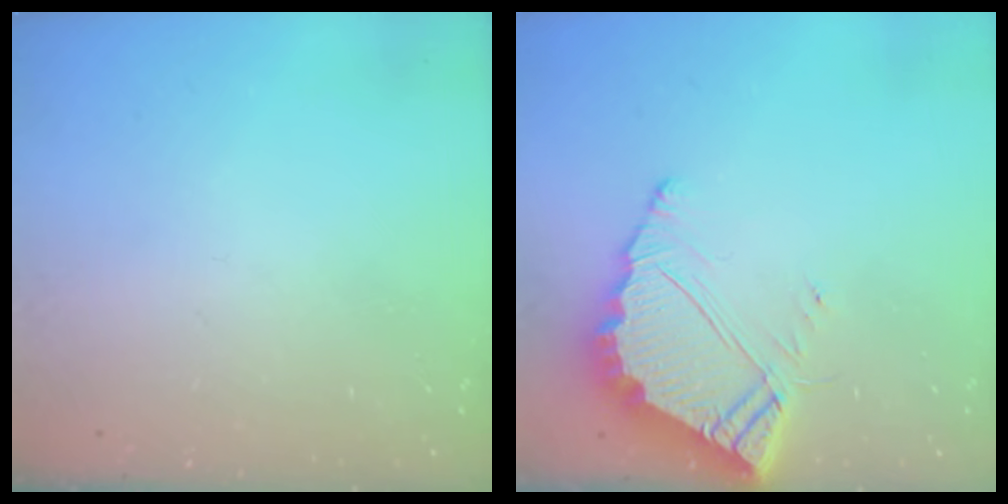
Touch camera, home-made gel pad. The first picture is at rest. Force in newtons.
{"total": 8.0, "press": 7.9, "slide": 0.6}